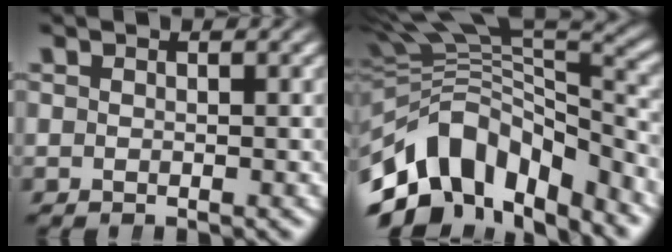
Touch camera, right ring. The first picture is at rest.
{"total": 14.8, "force": [-4.2, 10.6, 9.5], "torque": [-0.182, -0.036, -0.056]}